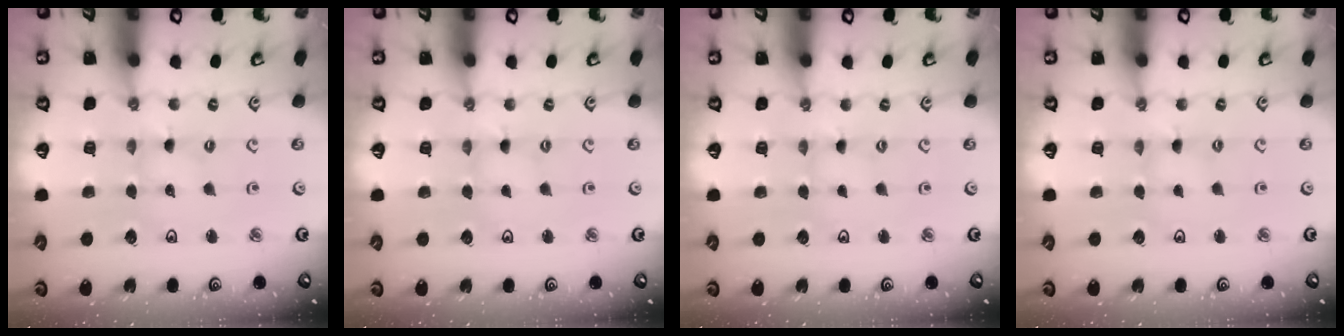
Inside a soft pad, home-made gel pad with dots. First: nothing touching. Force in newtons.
{"total": 0.0}
{"total": 0.0}
{"total": 0.0}